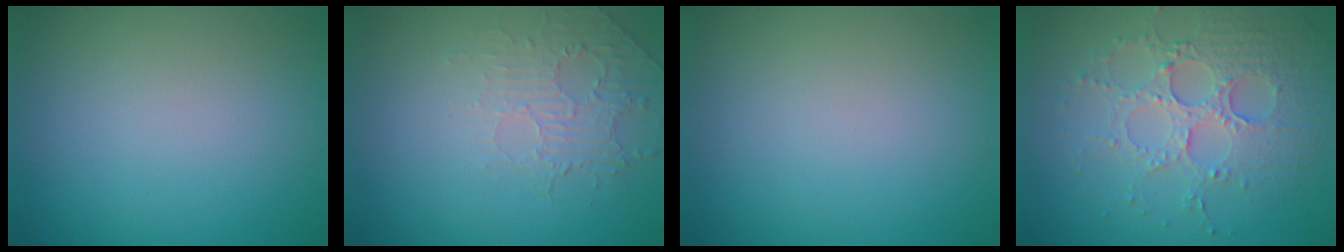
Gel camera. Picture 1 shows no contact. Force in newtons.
{"total": 2.0, "press": 0.9, "slide": 1.8}
{"total": 0.0}
{"total": 4.3, "press": 4.0, "slide": 1.4}